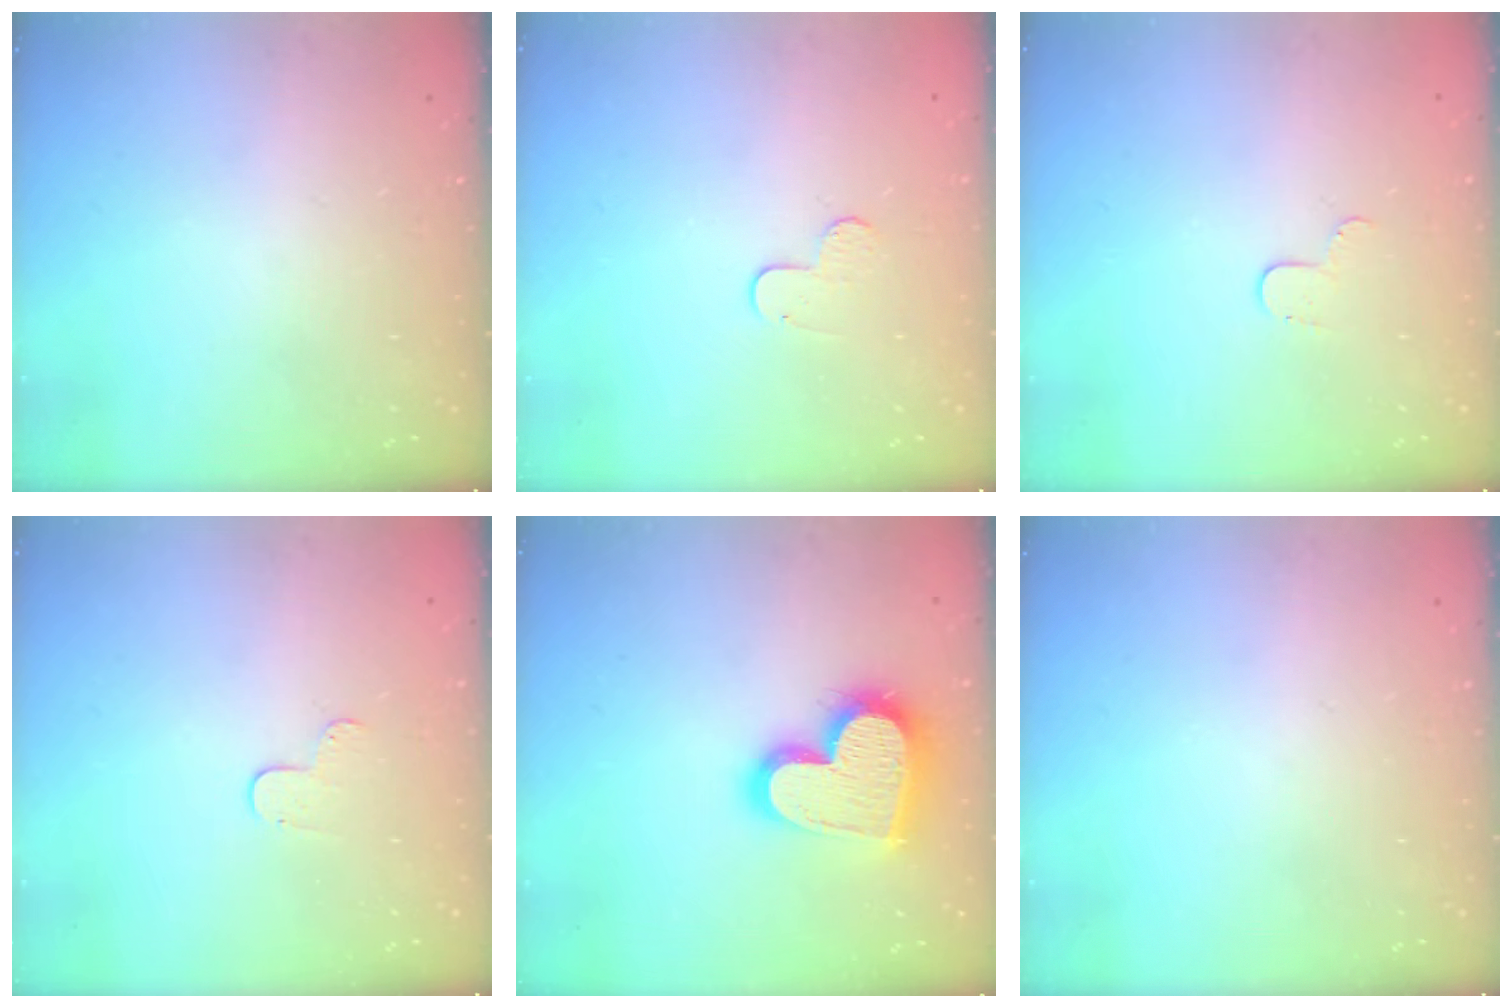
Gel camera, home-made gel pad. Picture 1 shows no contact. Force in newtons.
{"total": 5.5, "press": 5.5, "slide": 0.5}
{"total": 4.2, "press": 4.2, "slide": 0.4}
{"total": 4.1, "press": 4.1, "slide": 0.4}
{"total": 20.6, "press": 20.5, "slide": 1.4}
{"total": 0.0}